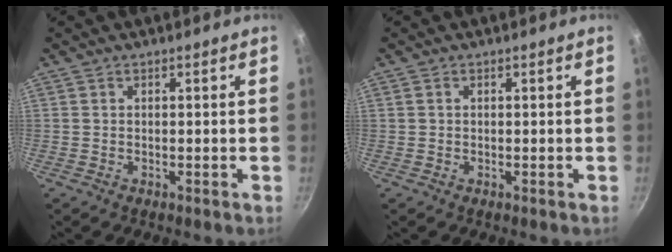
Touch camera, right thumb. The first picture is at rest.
{"total": 0.6, "force": [0.1, 0.5, 0.3], "torque": [-0.003, 0.004, 0.002]}